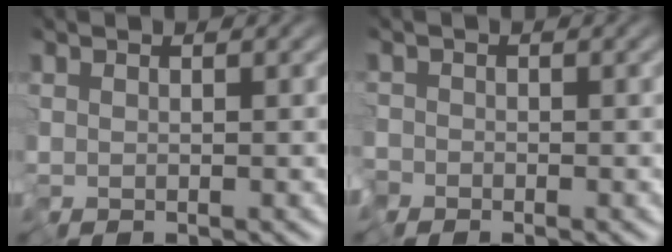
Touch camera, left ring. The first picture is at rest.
{"total": 1.5, "force": [-1.2, 0.9, 0.0], "torque": [-0.002, -0.007, -0.027]}